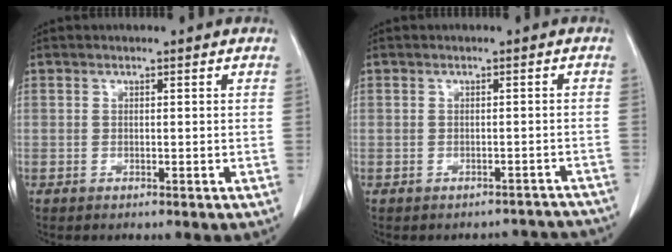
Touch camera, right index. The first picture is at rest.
{"total": 5.7, "force": [-5.3, 2.2, -0.4], "torque": [0.015, 0.026, -0.045]}